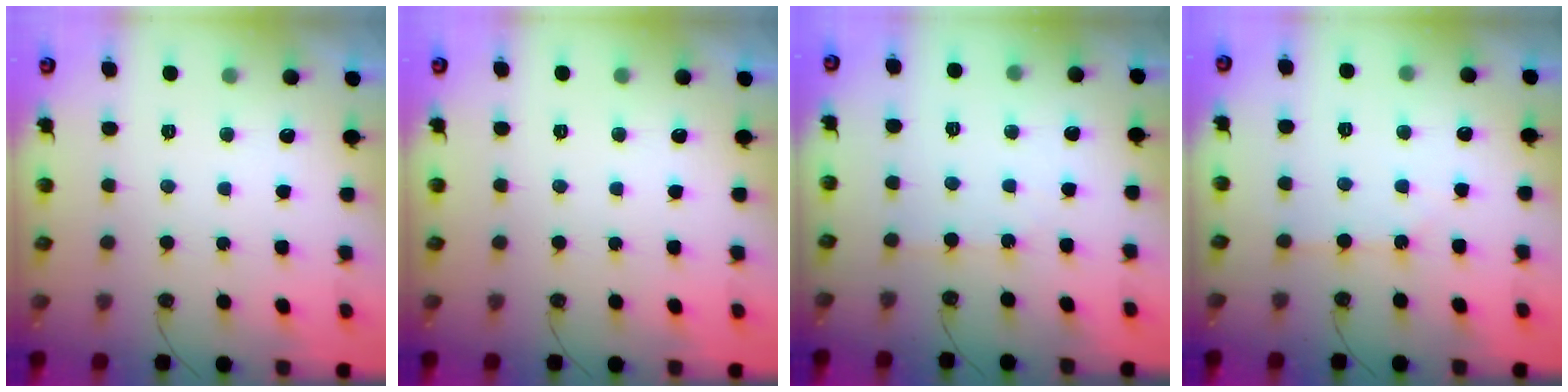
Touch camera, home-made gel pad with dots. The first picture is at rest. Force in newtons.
{"total": 0.0}
{"total": 2.7, "press": 2.7, "slide": 0.4}
{"total": 2.7, "press": 2.7, "slide": 0.4}